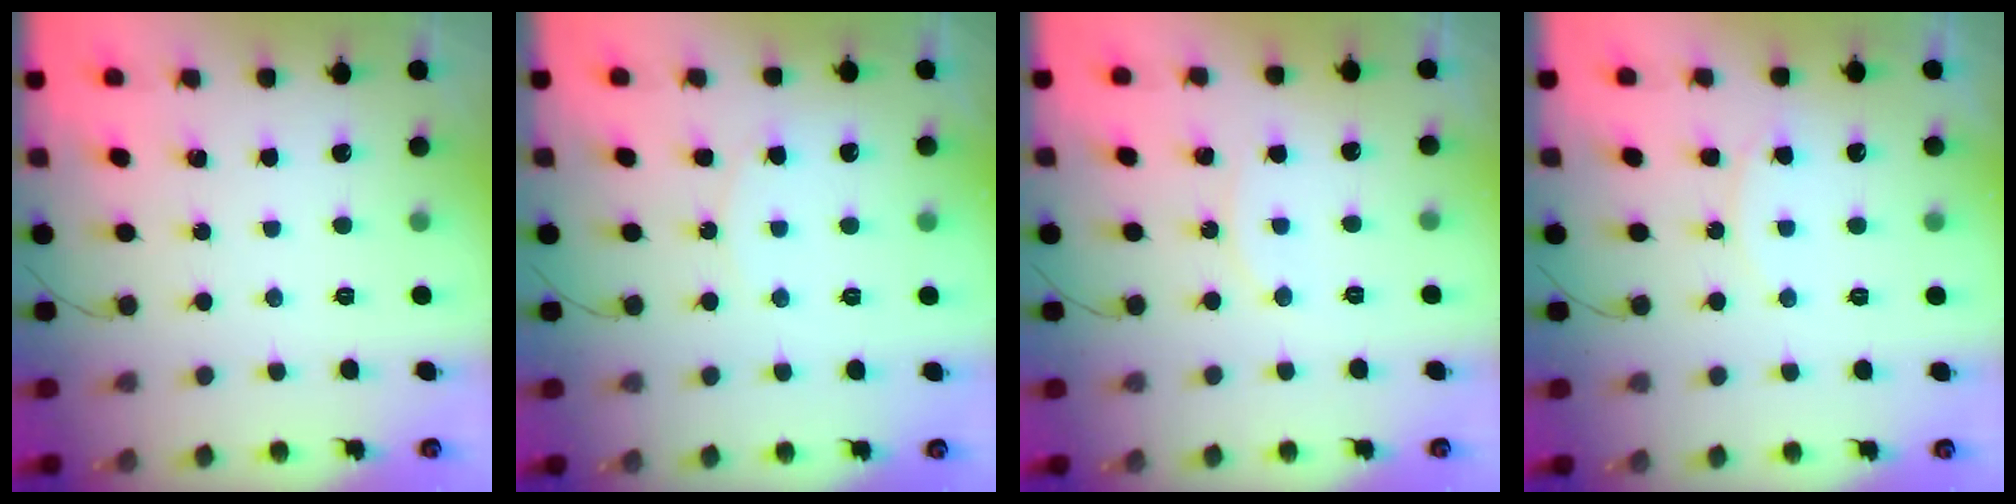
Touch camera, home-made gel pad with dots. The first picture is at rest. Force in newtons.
{"total": 6.7, "press": 6.7, "slide": 0.6}
{"total": 4.8, "press": 4.7, "slide": 0.4}
{"total": 6.2, "press": 6.2, "slide": 0.6}